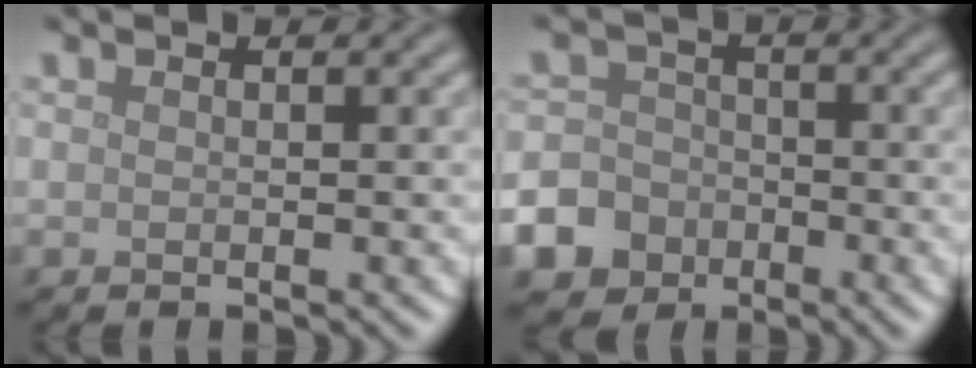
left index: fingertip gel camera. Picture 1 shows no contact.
{"total": 8.8, "force": [-4.7, 7.3, 1.8], "torque": [-0.043, -0.031, -0.101]}